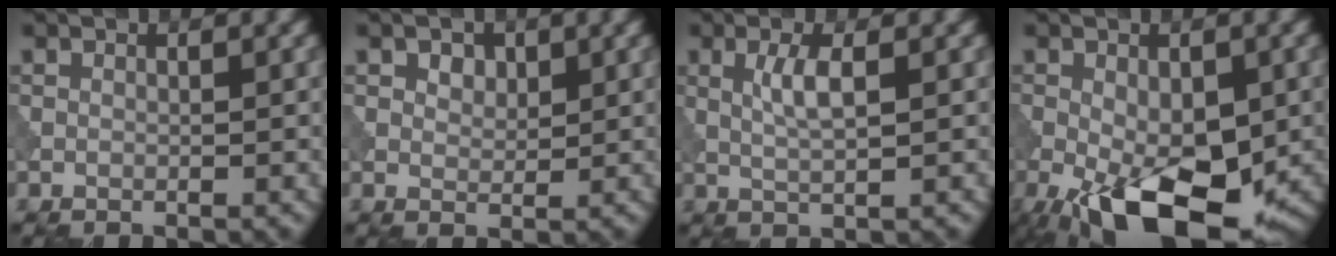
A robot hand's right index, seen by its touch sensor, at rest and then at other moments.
{"total": 2.1, "force": [1.1, 1.4, 1.1], "torque": [-0.021, -0.001, 0.017]}
{"total": 2.6, "force": [0.4, 0.6, 2.5], "torque": [-0.055, 0.000, 0.009]}
{"total": 12.4, "force": [-5.0, 6.2, 9.6], "torque": [-0.171, -0.037, -0.071]}